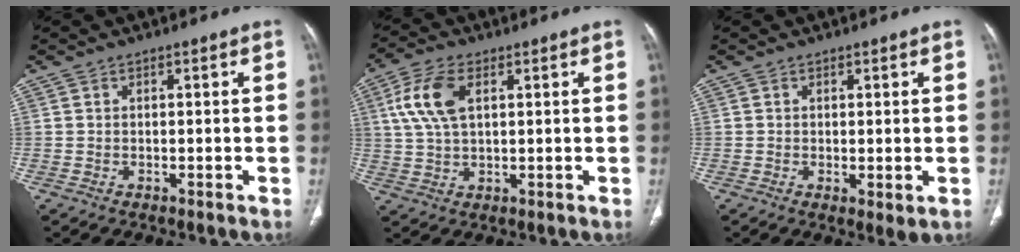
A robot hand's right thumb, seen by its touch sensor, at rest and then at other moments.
{"total": 8.9, "force": [2.7, 4.6, 7.0], "torque": [-0.154, 0.006, 0.053]}
{"total": 2.3, "force": [-0.1, 0.8, 2.2], "torque": [-0.038, -0.012, -0.002]}